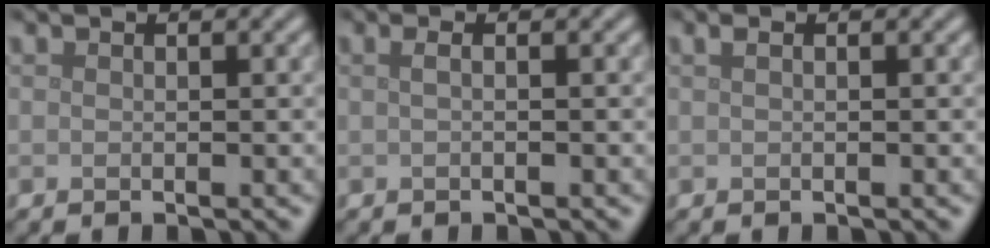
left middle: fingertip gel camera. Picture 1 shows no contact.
{"total": 1.1, "force": [0.1, 0.4, 1.0], "torque": [-0.016, 0.003, -0.003]}
{"total": 0.7, "force": [0.3, 0.2, 0.6], "torque": [-0.014, 0.007, 0.006]}